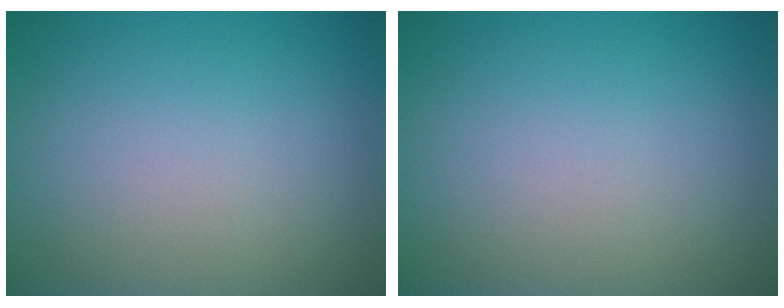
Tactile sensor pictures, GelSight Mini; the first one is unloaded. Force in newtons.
{"total": 0.0}